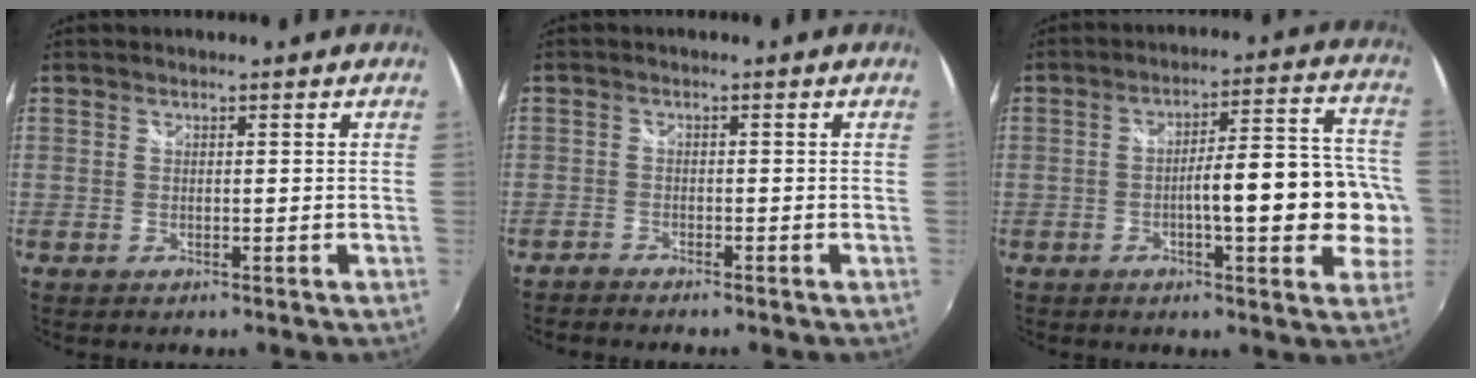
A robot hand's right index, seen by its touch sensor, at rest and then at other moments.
{"total": 2.3, "force": [-1.4, -1.7, -0.7], "torque": [0.007, -0.011, -0.030]}
{"total": 14.6, "force": [-3.1, 3.3, 13.8], "torque": [-0.191, 0.017, -0.042]}